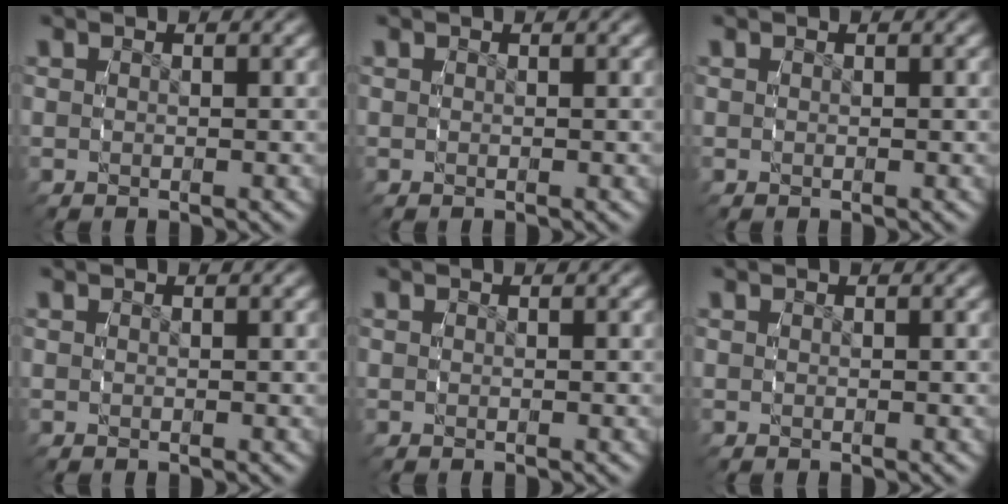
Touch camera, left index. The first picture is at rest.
{"total": 0.0}
{"total": 0.0}
{"total": 0.0}
{"total": 0.0}
{"total": 0.0}